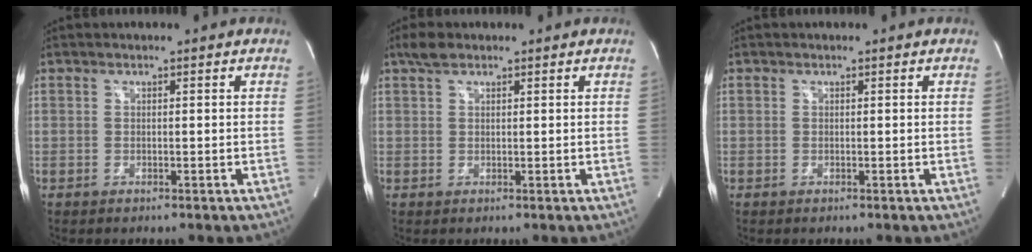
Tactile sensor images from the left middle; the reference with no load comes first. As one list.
[{"total": 2.3, "force": [1.7, 1.1, 1.1], "torque": [-0.027, 0.012, 0.034]}, {"total": 0.0}]